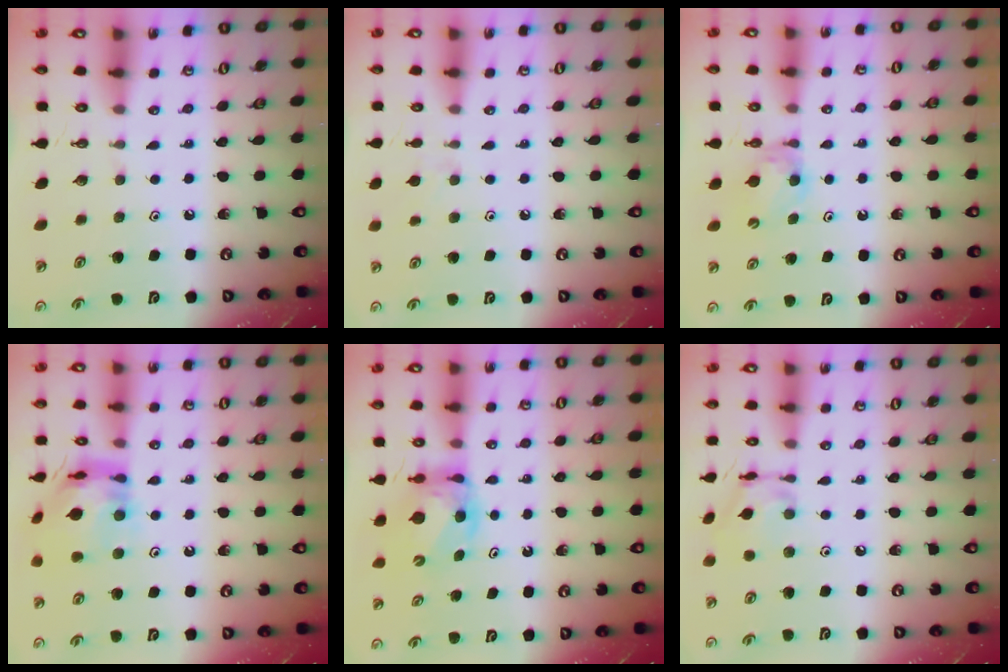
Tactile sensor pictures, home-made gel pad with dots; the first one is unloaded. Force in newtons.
{"total": 3.8, "press": 3.7, "slide": 0.7}
{"total": 5.1, "press": 5.0, "slide": 0.6}
{"total": 13.0, "press": 12.9, "slide": 1.6}
{"total": 6.2, "press": 6.2, "slide": 0.4}
{"total": 11.2, "press": 11.2, "slide": 0.9}